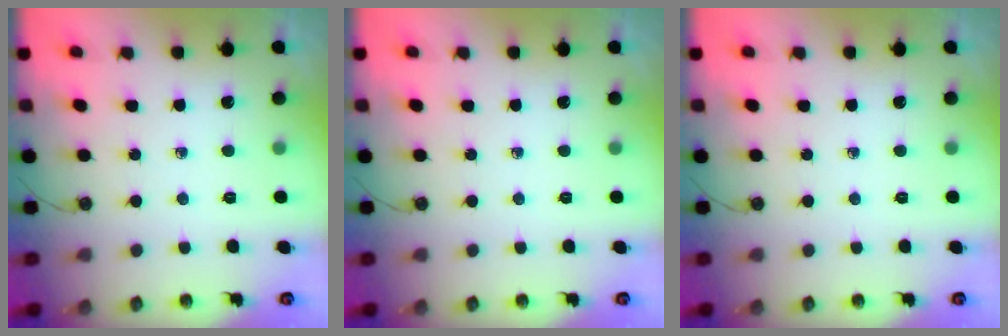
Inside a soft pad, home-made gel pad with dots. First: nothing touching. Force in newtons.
{"total": 0.0}
{"total": 0.0}